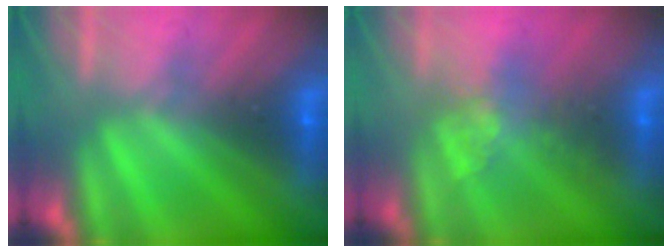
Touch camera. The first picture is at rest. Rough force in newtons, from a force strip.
{"total": 2.4}